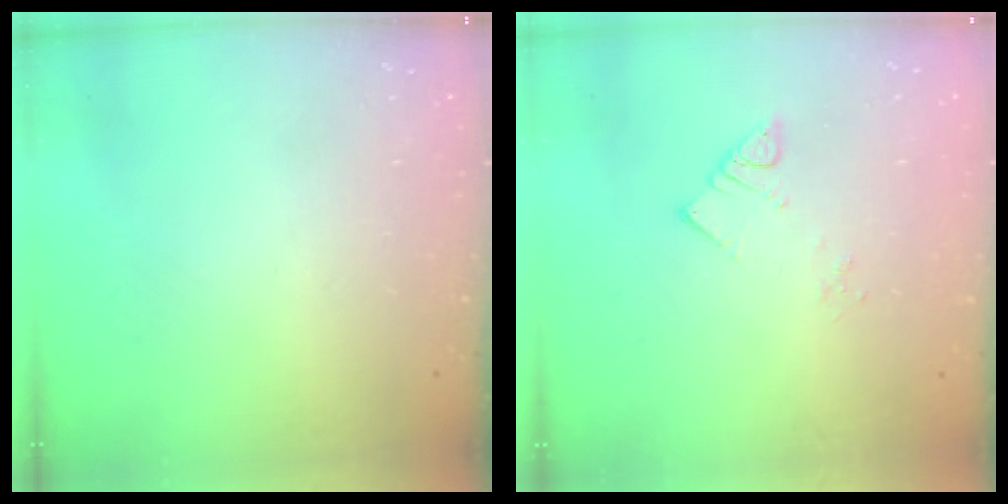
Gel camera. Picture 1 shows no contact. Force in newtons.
{"total": 3.3, "press": 3.3, "slide": 0.1}